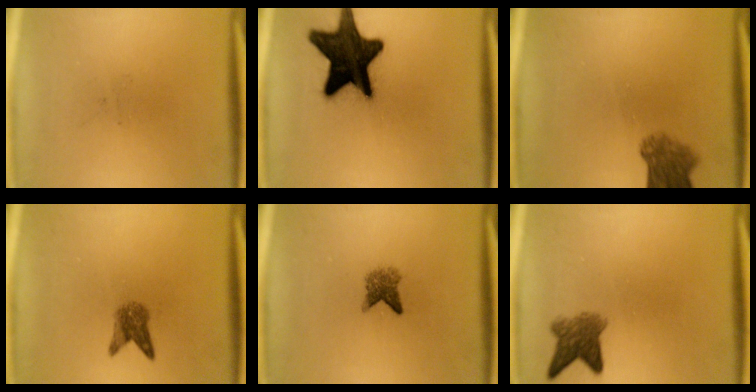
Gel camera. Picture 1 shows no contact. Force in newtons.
{"total": 19.0}
{"total": 5.4}
{"total": 2.9}
{"total": 2.7}
{"total": 4.3}